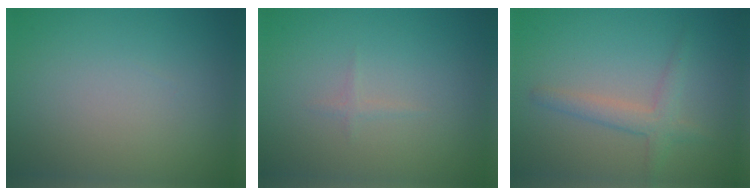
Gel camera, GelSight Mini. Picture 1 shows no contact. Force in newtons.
{"total": 0.5, "press": 0.5, "slide": 0.0}
{"total": 1.7, "press": 1.7, "slide": 0.2}